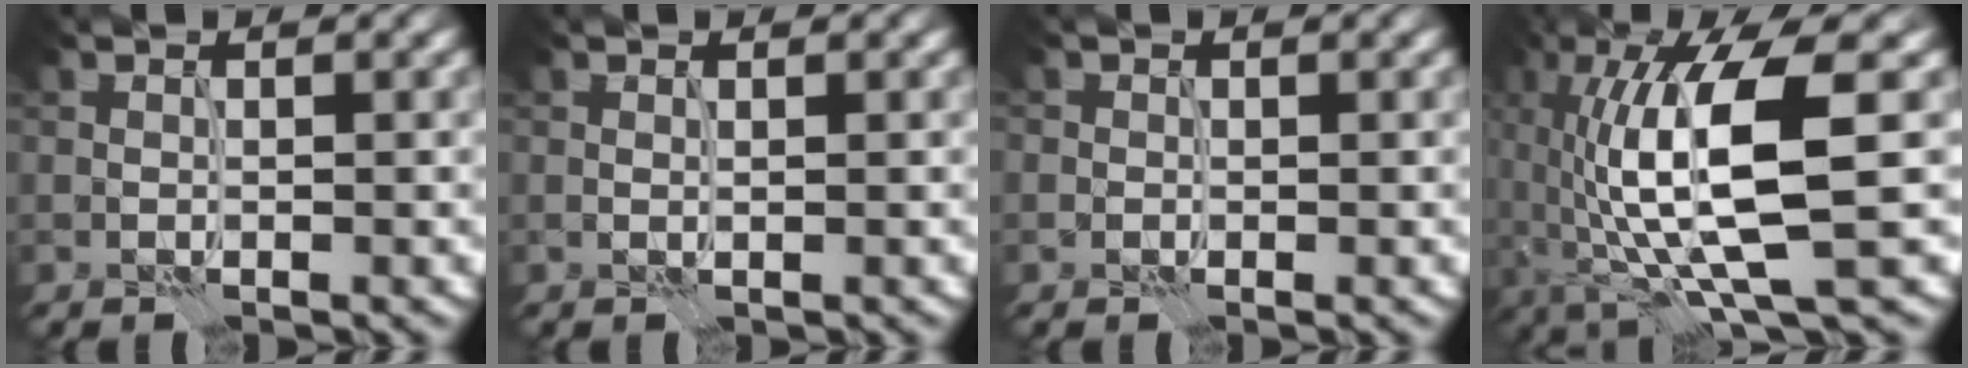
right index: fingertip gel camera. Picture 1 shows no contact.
{"total": 0.0}
{"total": 0.5, "force": [0.0, 0.5, 0.1], "torque": [0.000, -0.002, 0.000]}
{"total": 10.8, "force": [-0.5, 2.7, 10.5], "torque": [-0.190, 0.005, -0.006]}